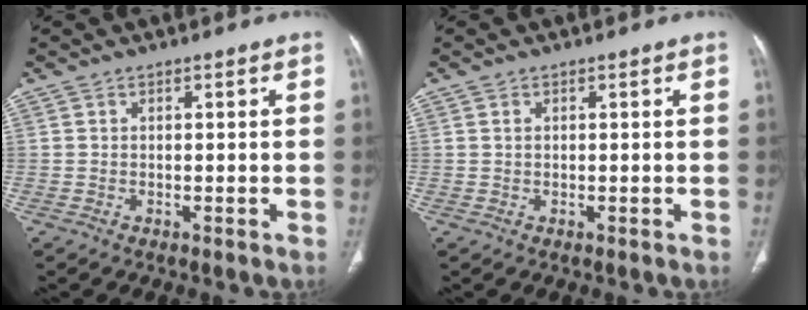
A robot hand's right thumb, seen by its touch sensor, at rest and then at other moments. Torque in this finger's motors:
{"motor_torque": [0.11, -0.09, -0.05, 0.09, 0.05]}